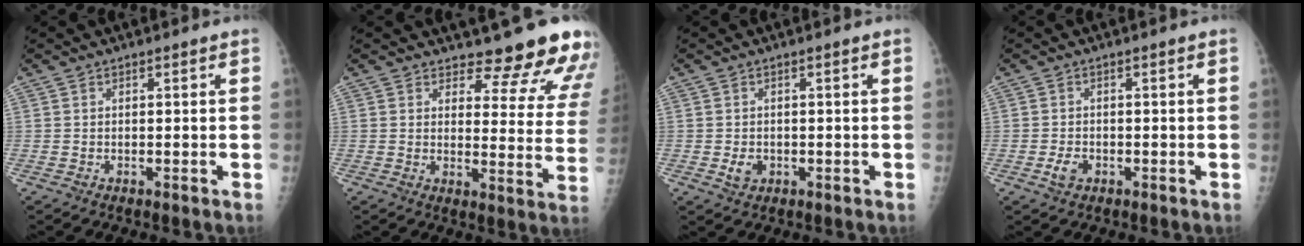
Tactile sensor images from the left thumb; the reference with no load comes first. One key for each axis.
{"total": 15.4, "fx": 14.0, "fy": 4.6, "fz": 4.5, "tx": -0.001, "ty": -0.124, "tz": 0.147}
{"total": 2.2, "fx": -0.5, "fy": 1.8, "fz": 1.3, "tx": -0.018, "ty": 0.001, "tz": -0.003}
{"total": 2.2, "fx": -0.9, "fy": 1.5, "fz": 1.4, "tx": -0.029, "ty": 0.004, "tz": -0.015}